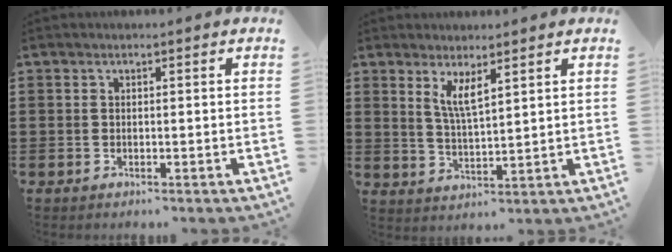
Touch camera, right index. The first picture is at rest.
{"total": 4.0, "force": [2.4, 0.8, 3.1], "torque": [-0.068, 0.003, 0.042]}